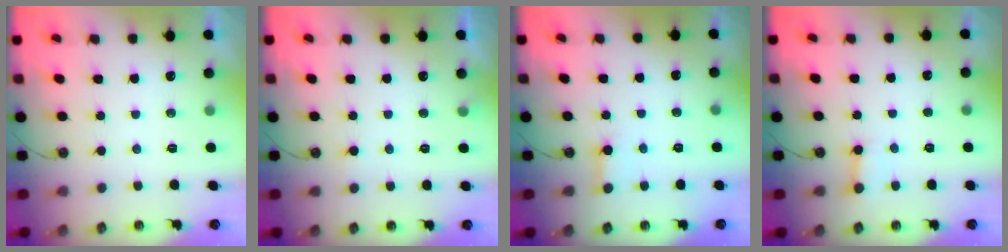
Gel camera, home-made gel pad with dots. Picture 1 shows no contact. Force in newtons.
{"total": 4.7, "press": 4.7, "slide": 0.4}
{"total": 2.5, "press": 2.5, "slide": 0.1}
{"total": 2.6, "press": 2.6, "slide": 0.3}